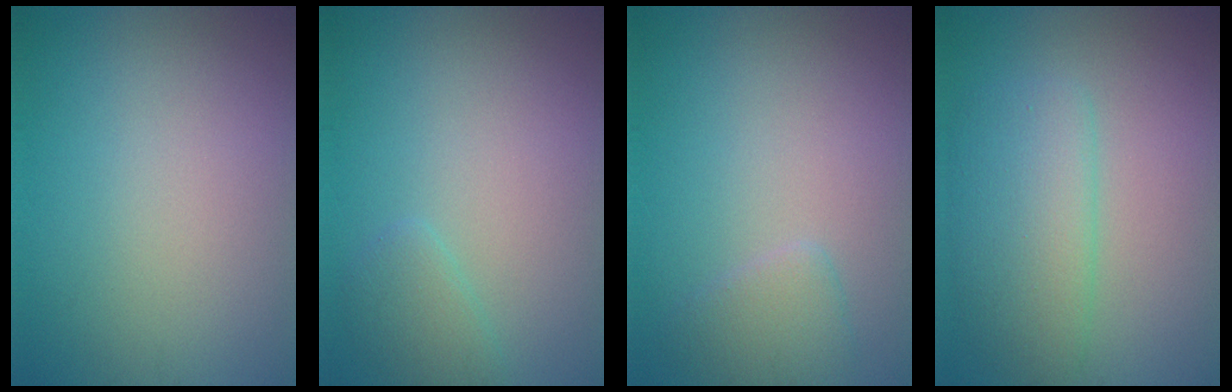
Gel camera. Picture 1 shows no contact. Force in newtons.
{"total": 1.5, "press": 1.5, "slide": 0.2}
{"total": 1.9, "press": 1.9, "slide": 0.2}
{"total": 4.5, "press": 4.5, "slide": 0.2}